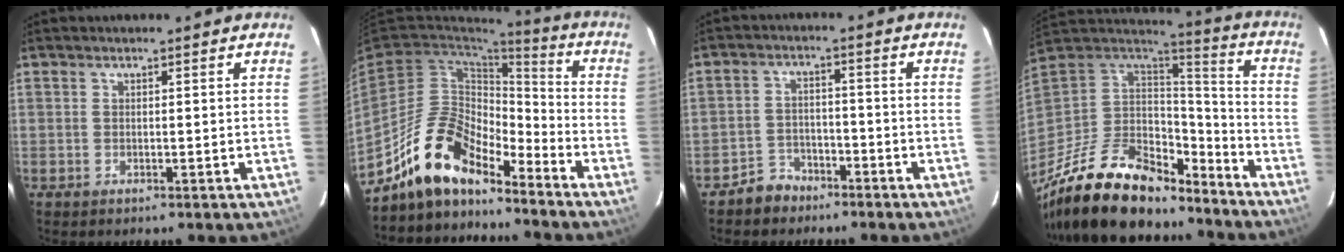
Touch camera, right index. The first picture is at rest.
{"total": 15.0, "force": [-12.2, 5.4, 6.9], "torque": [-0.141, 0.012, -0.228]}
{"total": 5.0, "force": [-3.7, 3.3, 0.2], "torque": [-0.015, 0.019, -0.065]}
{"total": 25.9, "force": [-18.7, 11.9, 13.5], "torque": [-0.286, -0.001, -0.298]}